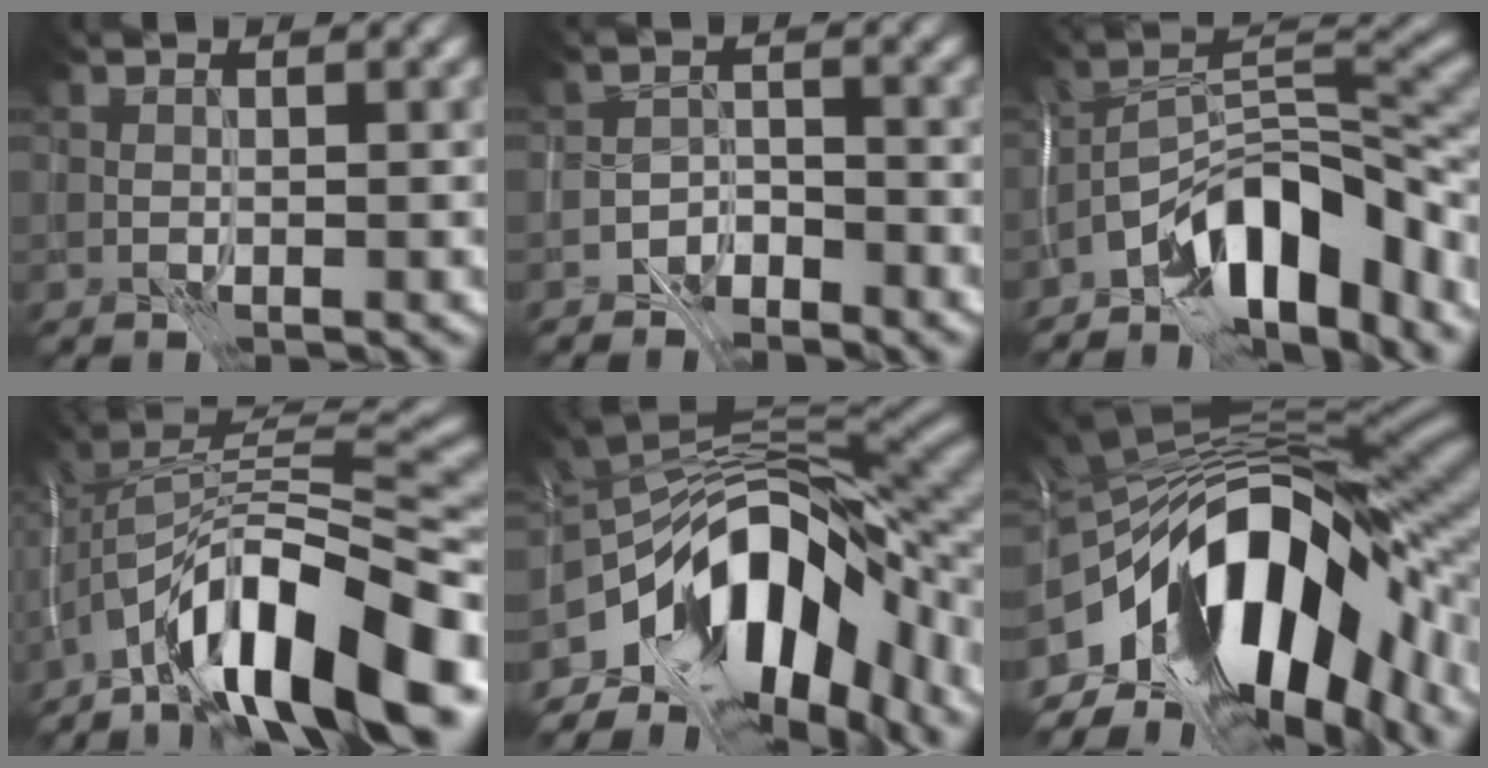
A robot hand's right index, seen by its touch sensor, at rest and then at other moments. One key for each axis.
{"total": 2.7, "fx": -2.4, "fy": 1.0, "fz": 0.7, "tx": -0.010, "ty": 0.006, "tz": -0.052}
{"total": 10.3, "fx": -6.8, "fy": 3.6, "fz": 6.8, "tx": -0.091, "ty": 0.013, "tz": -0.134}
{"total": 13.9, "fx": -7.9, "fy": 4.4, "fz": 10.6, "tx": -0.169, "ty": 0.024, "tz": -0.139}
{"total": 14.3, "fx": -6.2, "fy": 7.7, "fz": 10.3, "tx": -0.170, "ty": 0.009, "tz": -0.100}
{"total": 17.1, "fx": -4.9, "fy": 8.9, "fz": 13.7, "tx": -0.235, "ty": 0.002, "tz": -0.082}